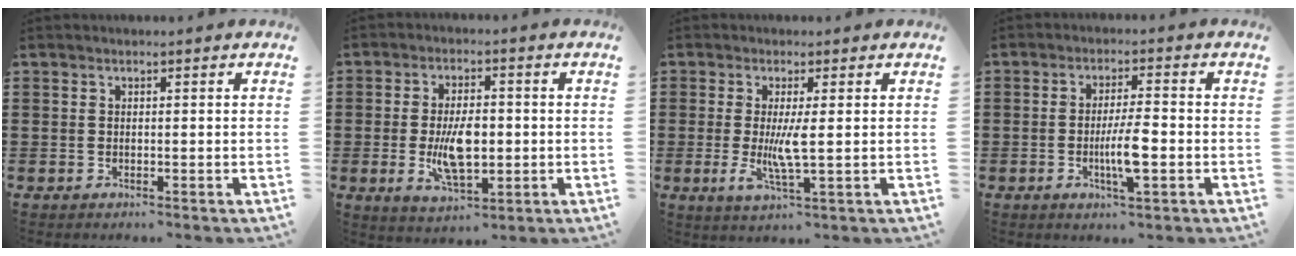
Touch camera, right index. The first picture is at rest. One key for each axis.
{"total": 8.0, "fx": -0.9, "fy": 3.7, "fz": 7.0, "tx": -0.127, "ty": -0.005, "tz": -0.022}
{"total": 5.3, "fx": -0.1, "fy": 0.5, "fz": 5.3, "tx": -0.109, "ty": -0.014, "tz": -0.006}
{"total": 5.8, "fx": -1.4, "fy": 0.9, "fz": 5.5, "tx": -0.107, "ty": -0.007, "tz": -0.029}